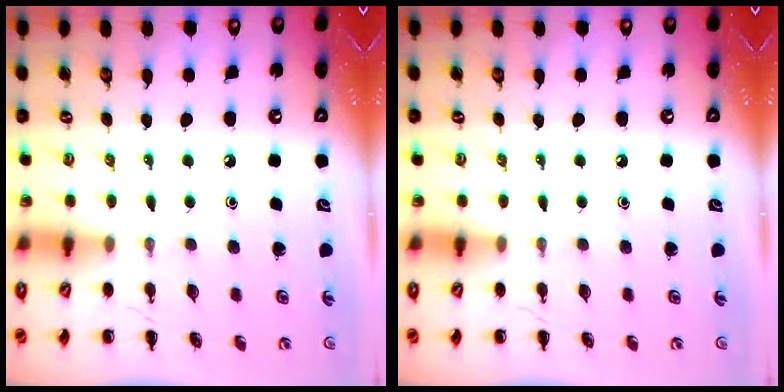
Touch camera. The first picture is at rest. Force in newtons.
{"total": 0.0}